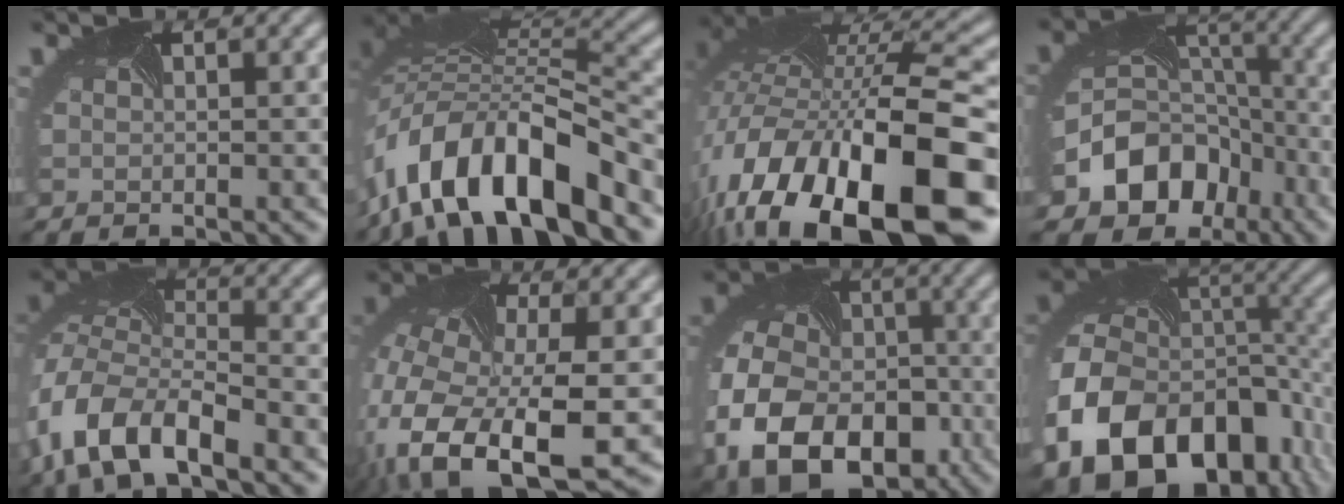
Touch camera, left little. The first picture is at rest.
{"total": 12.8, "force": [-6.3, 5.3, 9.7], "torque": [-0.183, 0.013, -0.113]}
{"total": 18.2, "force": [-6.8, 8.4, 14.6], "torque": [-0.271, -0.036, -0.093]}
{"total": 10.3, "force": [-4.9, 8.2, 3.6], "torque": [-0.090, 0.007, -0.094]}
{"total": 10.5, "force": [-5.6, 5.4, 6.9], "torque": [-0.161, -0.013, -0.107]}
{"total": 14.7, "force": [-5.5, 8.2, 10.9], "torque": [-0.274, -0.044, -0.071]}
{"total": 14.9, "force": [-6.4, 10.4, 8.5], "torque": [-0.194, -0.045, -0.102]}
{"total": 17.5, "force": [-6.1, 12.6, 10.5], "torque": [-0.248, -0.032, -0.088]}